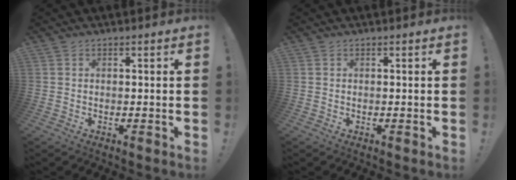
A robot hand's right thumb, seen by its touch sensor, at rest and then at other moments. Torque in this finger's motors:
{"motor_torque": [0.00, 0.00, 0.00, 0.00, 0.00]}